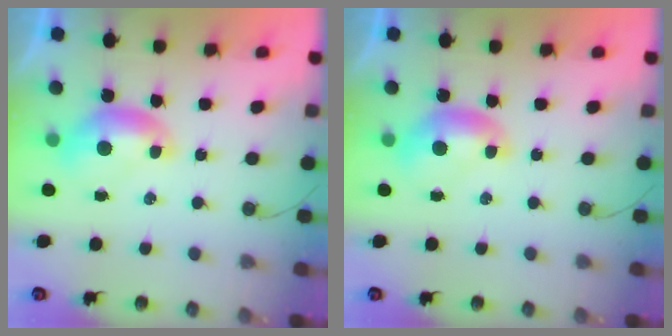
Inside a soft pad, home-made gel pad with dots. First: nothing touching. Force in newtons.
{"total": 0.0}